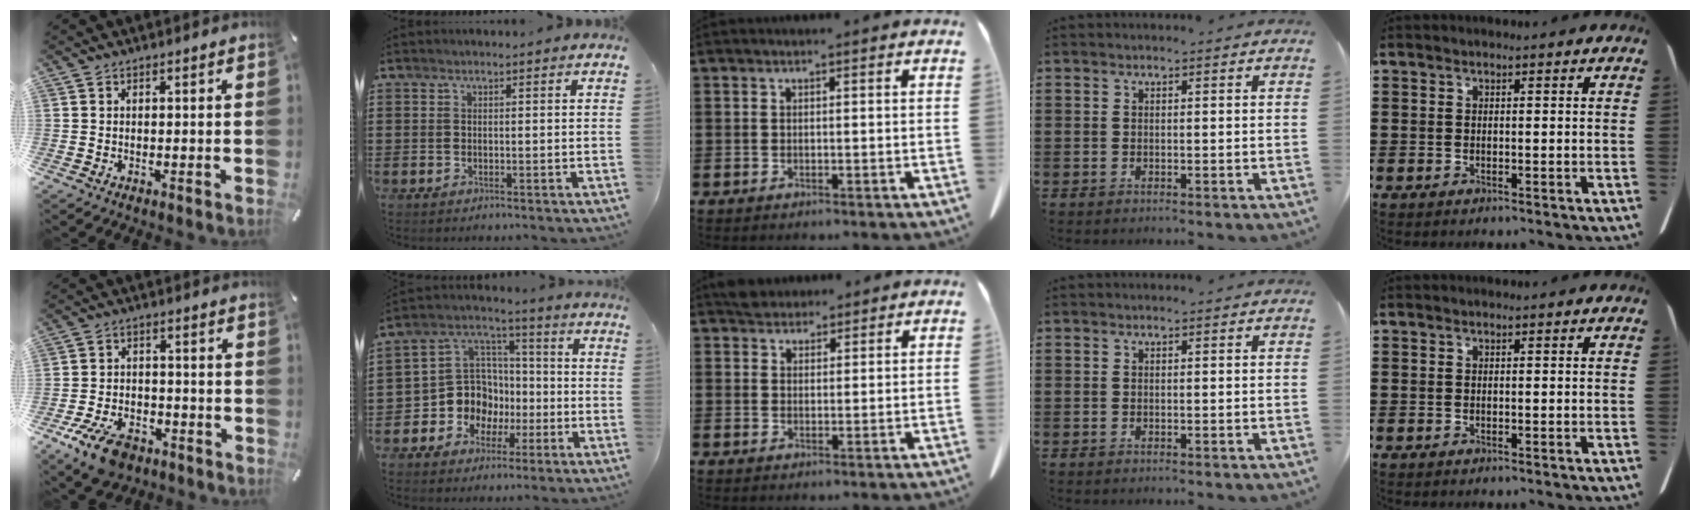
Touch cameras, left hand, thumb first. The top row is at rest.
{"thumb": {"total": 9.1, "force": [-5.6, 5.3, 4.9], "torque": [-0.098, 0.028, -0.101]}, "index": {"total": 10.1, "force": [-2.6, 9.3, 2.9], "torque": [-0.107, 0.009, -0.048]}, "middle": {"total": 2.9, "force": [2.6, 1.1, 0.3], "torque": [-0.006, 0.001, 0.051]}}